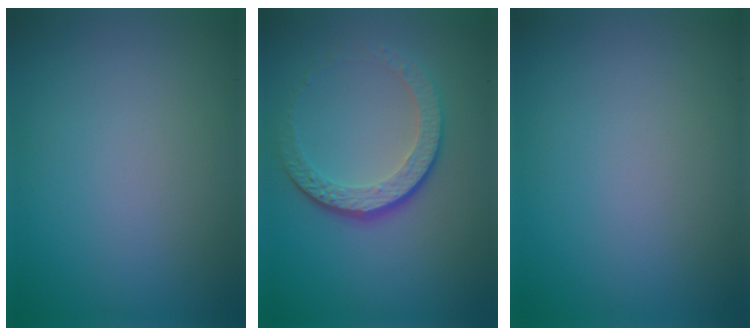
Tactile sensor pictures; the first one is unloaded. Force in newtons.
{"total": 4.5, "press": 3.1, "slide": 3.3}
{"total": 0.0}